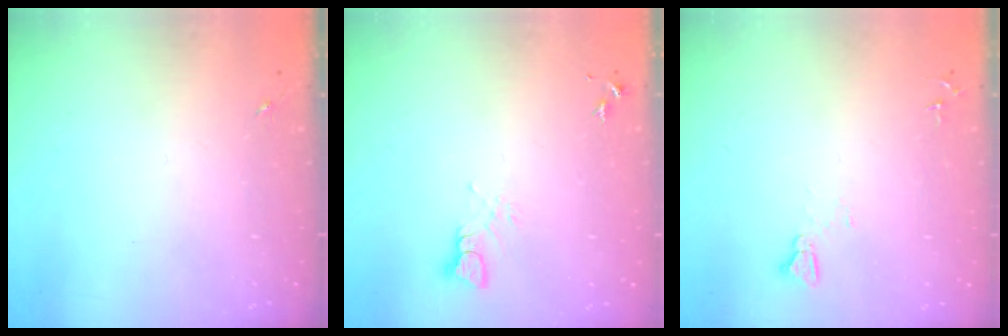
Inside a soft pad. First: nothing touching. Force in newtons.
{"total": 3.4, "press": 3.4, "slide": 0.1}
{"total": 3.6, "press": 3.6, "slide": 0.4}